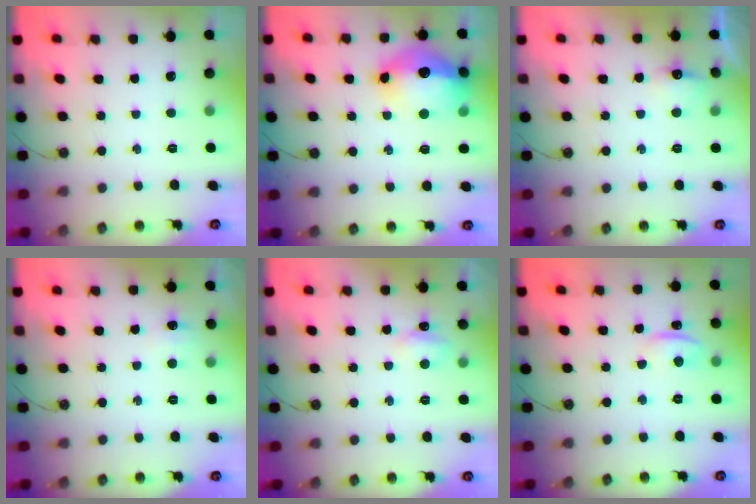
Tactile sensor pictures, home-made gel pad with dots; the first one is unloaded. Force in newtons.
{"total": 18.1, "press": 18.1, "slide": 1.8}
{"total": 5.8, "press": 5.7, "slide": 1.0}
{"total": 4.1, "press": 4.0, "slide": 0.5}
{"total": 6.0, "press": 5.9, "slide": 1.1}
{"total": 2.2, "press": 1.7, "slide": 1.5}